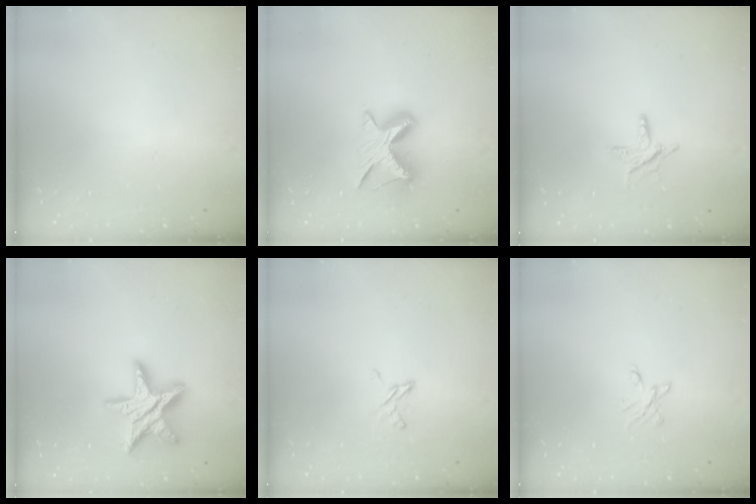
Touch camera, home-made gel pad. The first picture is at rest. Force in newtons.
{"total": 8.9, "press": 8.8, "slide": 1.0}
{"total": 6.7, "press": 6.7, "slide": 0.5}
{"total": 16.0, "press": 16.0, "slide": 1.0}
{"total": 3.9, "press": 3.8, "slide": 0.5}
{"total": 4.0, "press": 3.9, "slide": 0.4}